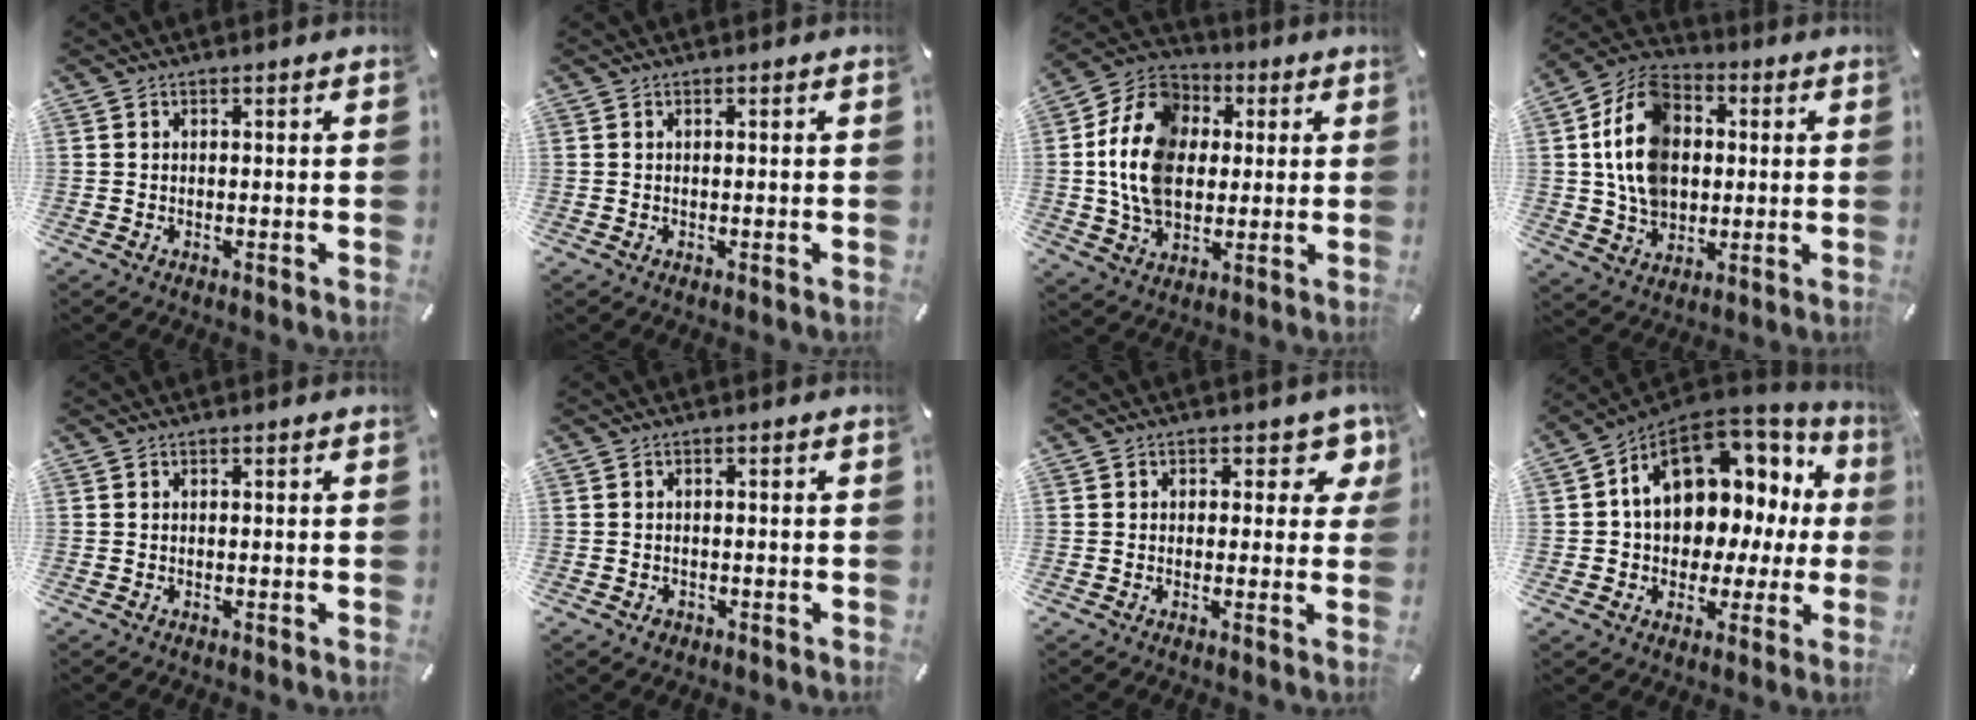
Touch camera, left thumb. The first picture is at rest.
{"total": 0.0}
{"total": 16.7, "force": [1.0, 13.2, 10.2], "torque": [-0.238, 0.013, 0.014]}
{"total": 14.8, "force": [1.1, 12.1, 8.5], "torque": [-0.180, 0.013, 0.022]}
{"total": 0.0}
{"total": 1.5, "force": [-0.6, 1.2, 0.5], "torque": [-0.011, 0.006, -0.015]}
{"total": 5.3, "force": [2.1, 3.4, 3.4], "torque": [-0.025, -0.007, 0.029]}
{"total": 13.6, "force": [4.6, 9.7, 8.4], "torque": [-0.130, -0.033, 0.082]}